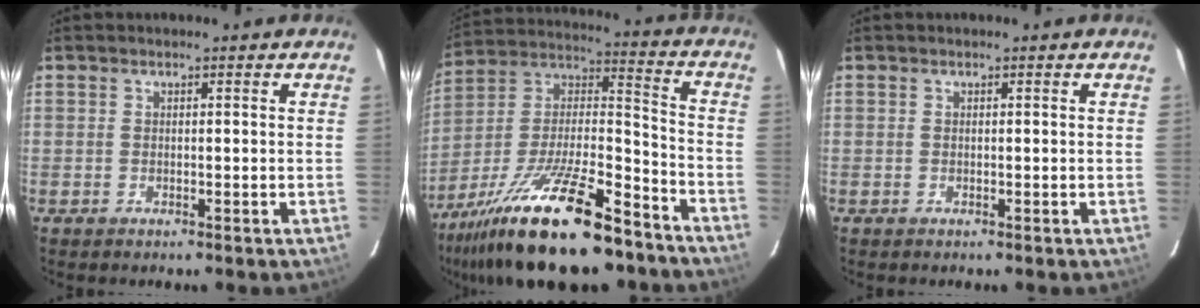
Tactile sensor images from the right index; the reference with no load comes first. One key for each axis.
{"total": 26.3, "fx": -18.5, "fy": 7.5, "fz": 17.1, "tx": -0.314, "ty": -0.018, "tz": -0.297}
{"total": 0.0}